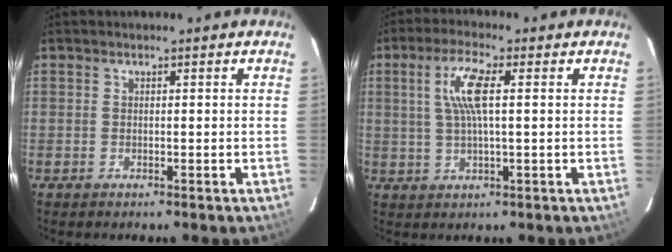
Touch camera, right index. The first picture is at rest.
{"total": 7.1, "force": [1.6, 1.3, 6.8], "torque": [-0.134, 0.007, 0.032]}